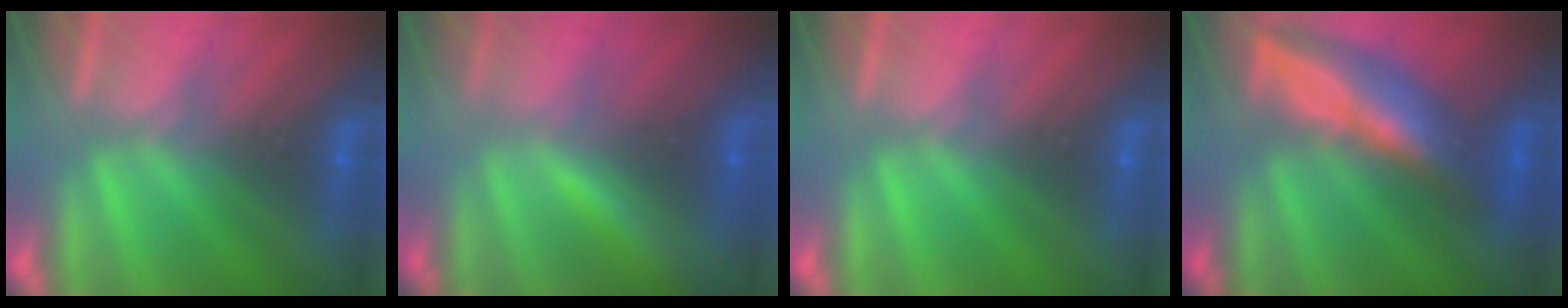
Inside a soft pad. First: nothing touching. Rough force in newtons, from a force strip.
{"total": 1.9}
{"total": 0.0}
{"total": 6.8}